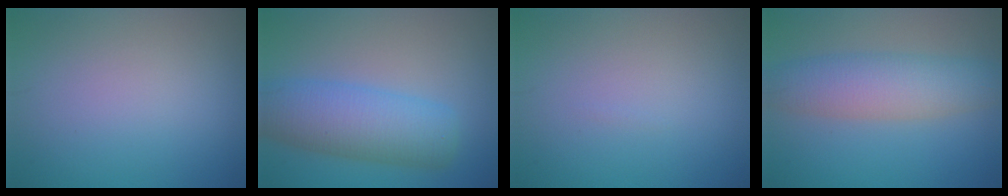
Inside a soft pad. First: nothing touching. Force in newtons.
{"total": 7.2, "press": 7.2, "slide": 0.4}
{"total": 0.0}
{"total": 5.9, "press": 5.9, "slide": 0.4}